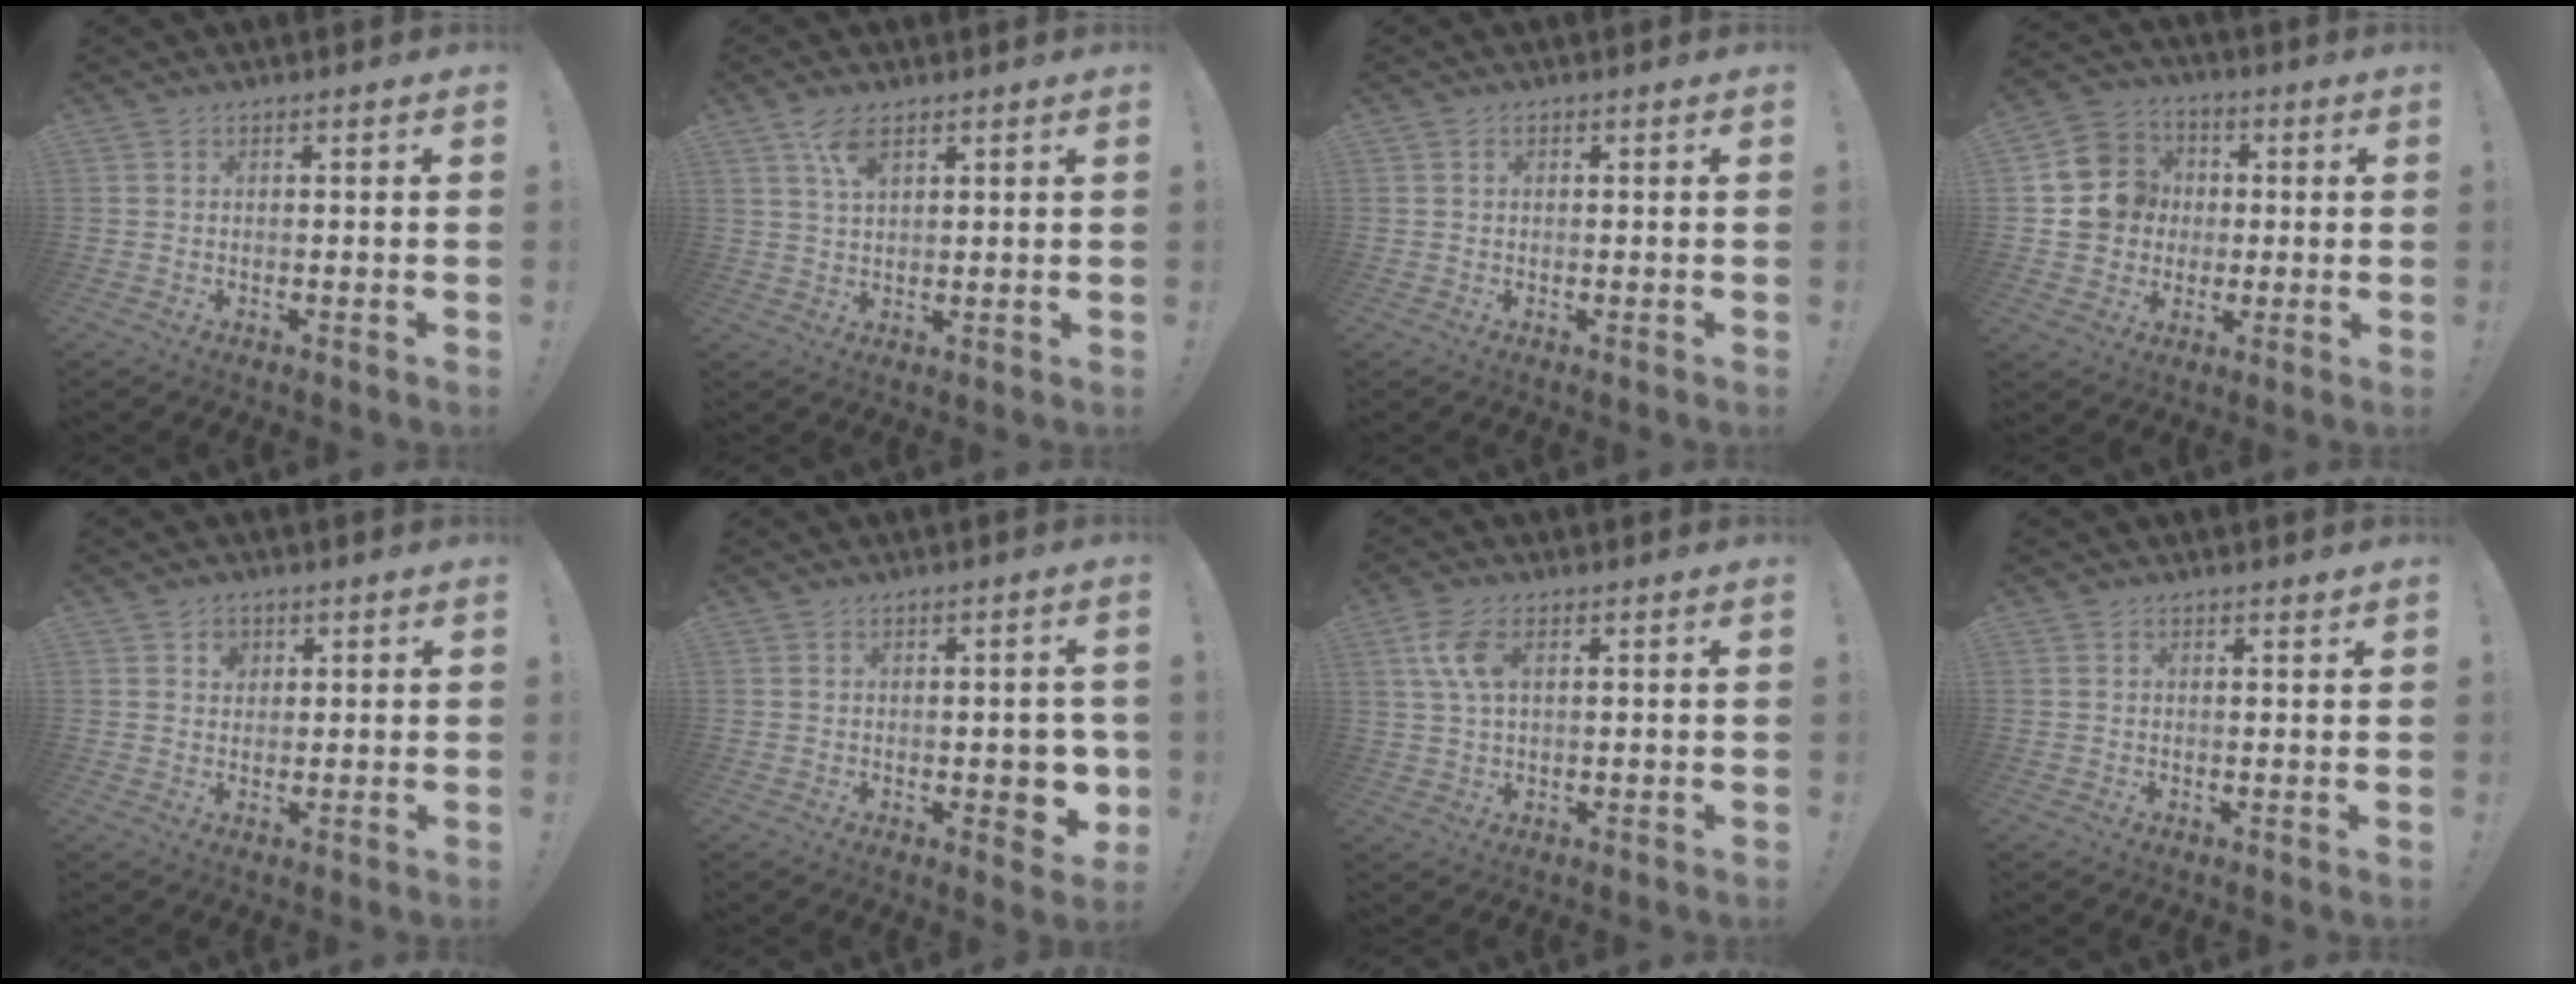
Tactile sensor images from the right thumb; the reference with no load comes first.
{"total": 5.7, "force": [3.1, 2.6, 4.1], "torque": [-0.069, -0.011, 0.055]}
{"total": 0.6, "force": [0.1, 0.5, 0.3], "torque": [-0.008, 0.003, 0.002]}
{"total": 12.9, "force": [0.3, 12.2, 4.0], "torque": [-0.044, 0.013, 0.016]}
{"total": 3.2, "force": [1.4, 2.7, 1.0], "torque": [-0.002, -0.007, 0.021]}
{"total": 6.0, "force": [-1.2, 3.3, 4.9], "torque": [-0.055, 0.007, -0.013]}
{"total": 7.5, "force": [2.2, 3.7, 6.2], "torque": [-0.129, -0.002, 0.038]}
{"total": 0.8, "force": [0.7, 0.2, 0.4], "torque": [0.007, -0.006, 0.010]}